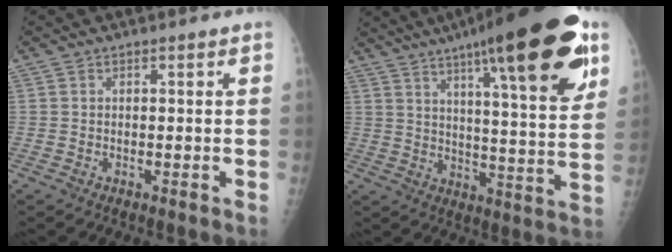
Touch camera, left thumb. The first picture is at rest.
{"total": 26.5, "force": [14.5, 5.5, 21.5], "torque": [-0.303, -0.034, 0.210]}